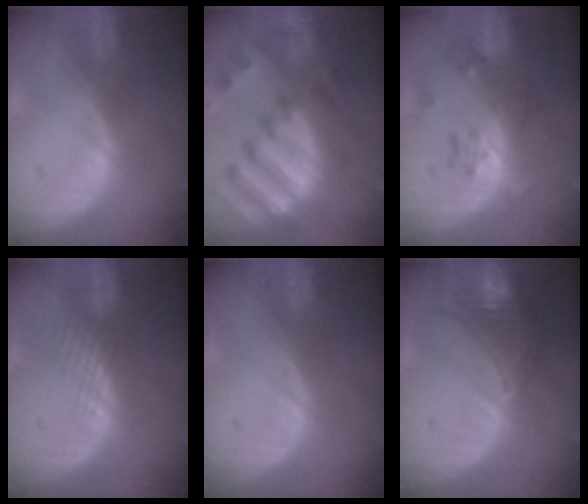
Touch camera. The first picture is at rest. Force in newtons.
{"total": 12.5, "press": 10.8, "slide": 6.3}
{"total": 7.2, "press": 6.4, "slide": 3.4}
{"total": 1.8, "press": 1.8, "slide": 0.2}
{"total": 0.0}
{"total": 8.0, "press": 7.4, "slide": 3.0}